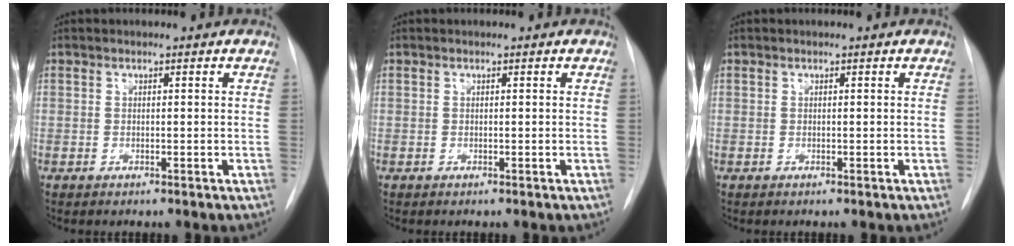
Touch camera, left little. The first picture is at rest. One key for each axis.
{"total": 0.0}
{"total": 0.0}